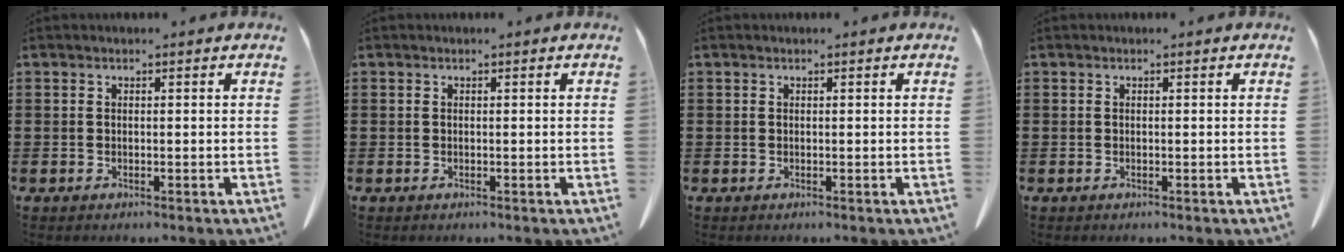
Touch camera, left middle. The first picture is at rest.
{"total": 0.0}
{"total": 0.0}
{"total": 0.0}